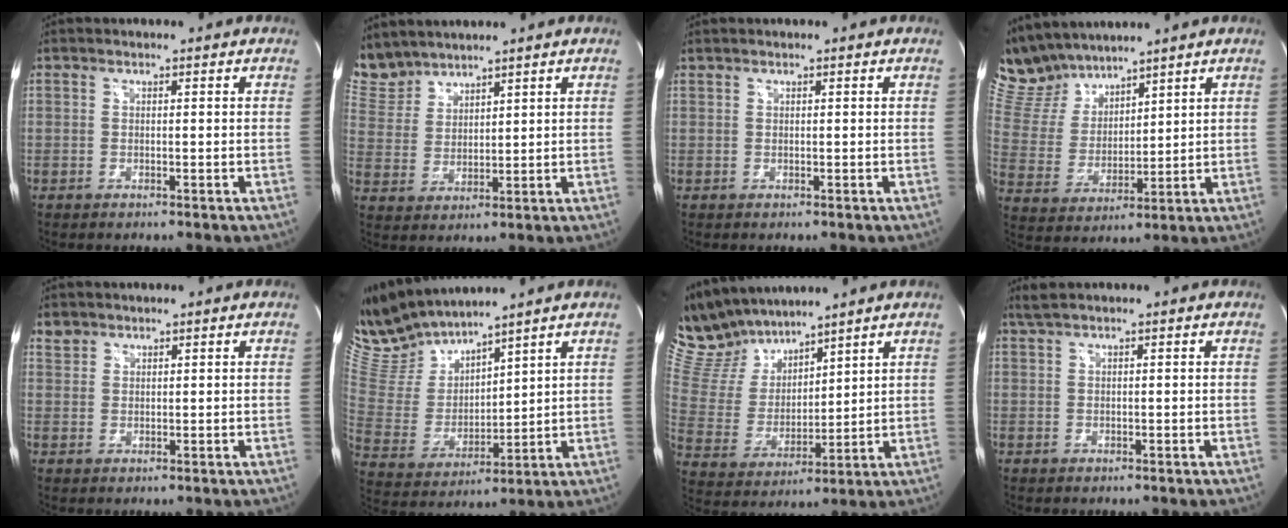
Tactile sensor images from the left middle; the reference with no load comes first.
{"total": 6.6, "force": [6.4, 1.7, 0.0], "torque": [-0.011, 0.009, 0.146]}
{"total": 0.0}
{"total": 10.5, "force": [9.7, 3.2, 2.2], "torque": [-0.067, 0.018, 0.208]}
{"total": 1.8, "force": [1.5, 1.1, -0.1], "torque": [0.005, 0.009, 0.026]}
{"total": 11.6, "force": [11.2, 1.4, 3.0], "torque": [-0.081, 0.002, 0.242]}
{"total": 12.5, "force": [11.5, 3.7, 3.2], "torque": [-0.088, 0.020, 0.241]}
{"total": 1.8, "force": [1.5, -0.2, 1.1], "torque": [-0.029, 0.020, 0.032]}